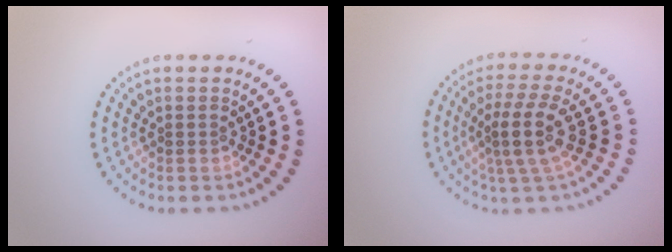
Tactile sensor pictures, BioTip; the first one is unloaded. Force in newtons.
{"total": 3.9, "press": 3.1, "slide": 2.3}